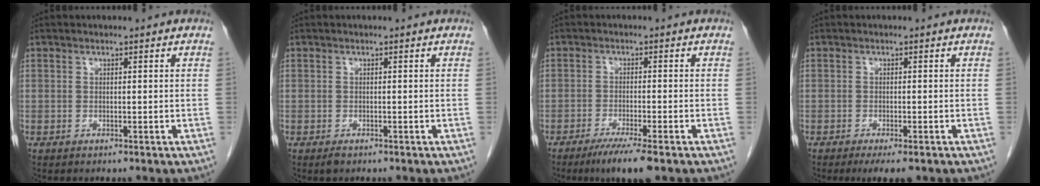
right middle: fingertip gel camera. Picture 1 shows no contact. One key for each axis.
{"total": 0.8, "fx": -0.6, "fy": 0.4, "fz": 0.4, "tx": -0.011, "ty": -0.001, "tz": -0.007}
{"total": 6.0, "fx": -4.1, "fy": 0.3, "fz": 4.4, "tx": -0.074, "ty": -0.015, "tz": -0.067}
{"total": 4.2, "fx": -2.9, "fy": 1.0, "fz": 2.9, "tx": -0.036, "ty": -0.008, "tz": -0.039}